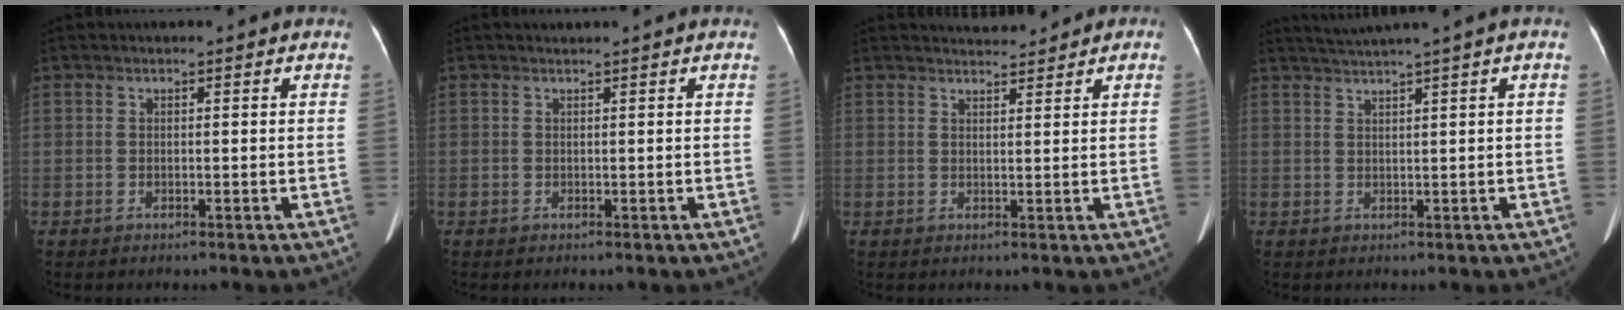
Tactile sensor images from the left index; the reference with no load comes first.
{"total": 0.0}
{"total": 2.7, "force": [2.6, 0.6, 0.2], "torque": [-0.005, 0.005, 0.037]}
{"total": 2.3, "force": [1.7, -0.8, 1.3], "torque": [-0.026, 0.011, 0.042]}